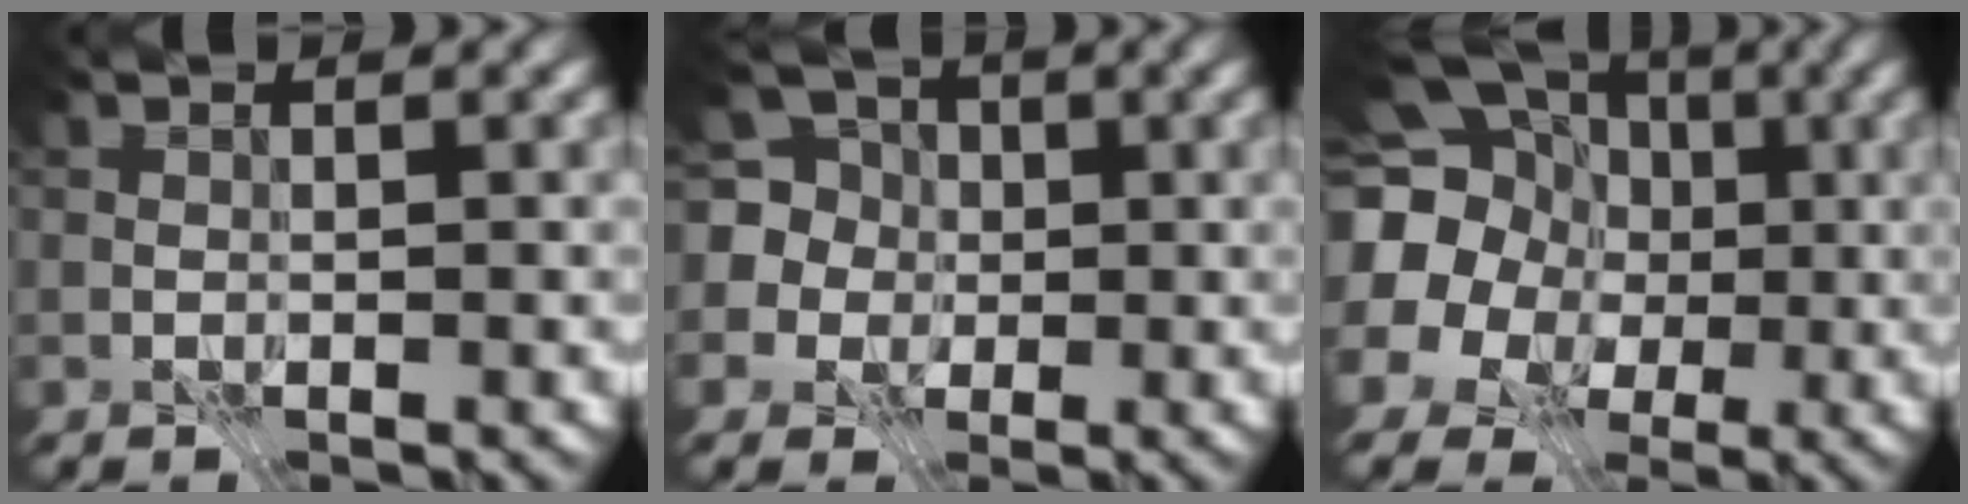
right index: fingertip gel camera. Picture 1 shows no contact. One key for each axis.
{"total": 7.2, "fx": 1.3, "fy": 6.6, "fz": 2.3, "tx": -0.060, "ty": 0.032, "tz": 0.004}
{"total": 18.8, "fx": 2.7, "fy": 17.1, "fz": 7.4, "tx": -0.191, "ty": 0.012, "tz": 0.003}